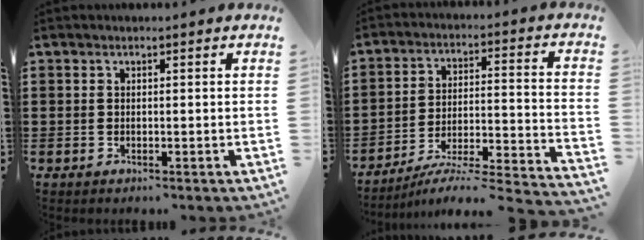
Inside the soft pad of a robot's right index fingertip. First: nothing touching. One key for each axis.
{"total": 5.0, "fx": -4.3, "fy": 0.2, "fz": 2.6, "tx": -0.047, "ty": -0.019, "tz": -0.086}